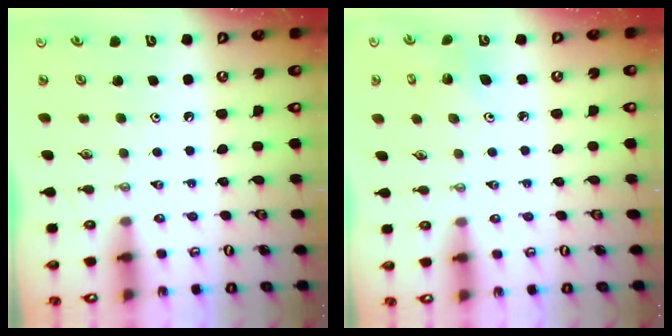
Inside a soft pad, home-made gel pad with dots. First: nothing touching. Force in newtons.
{"total": 3.8, "press": 3.7, "slide": 1.0}